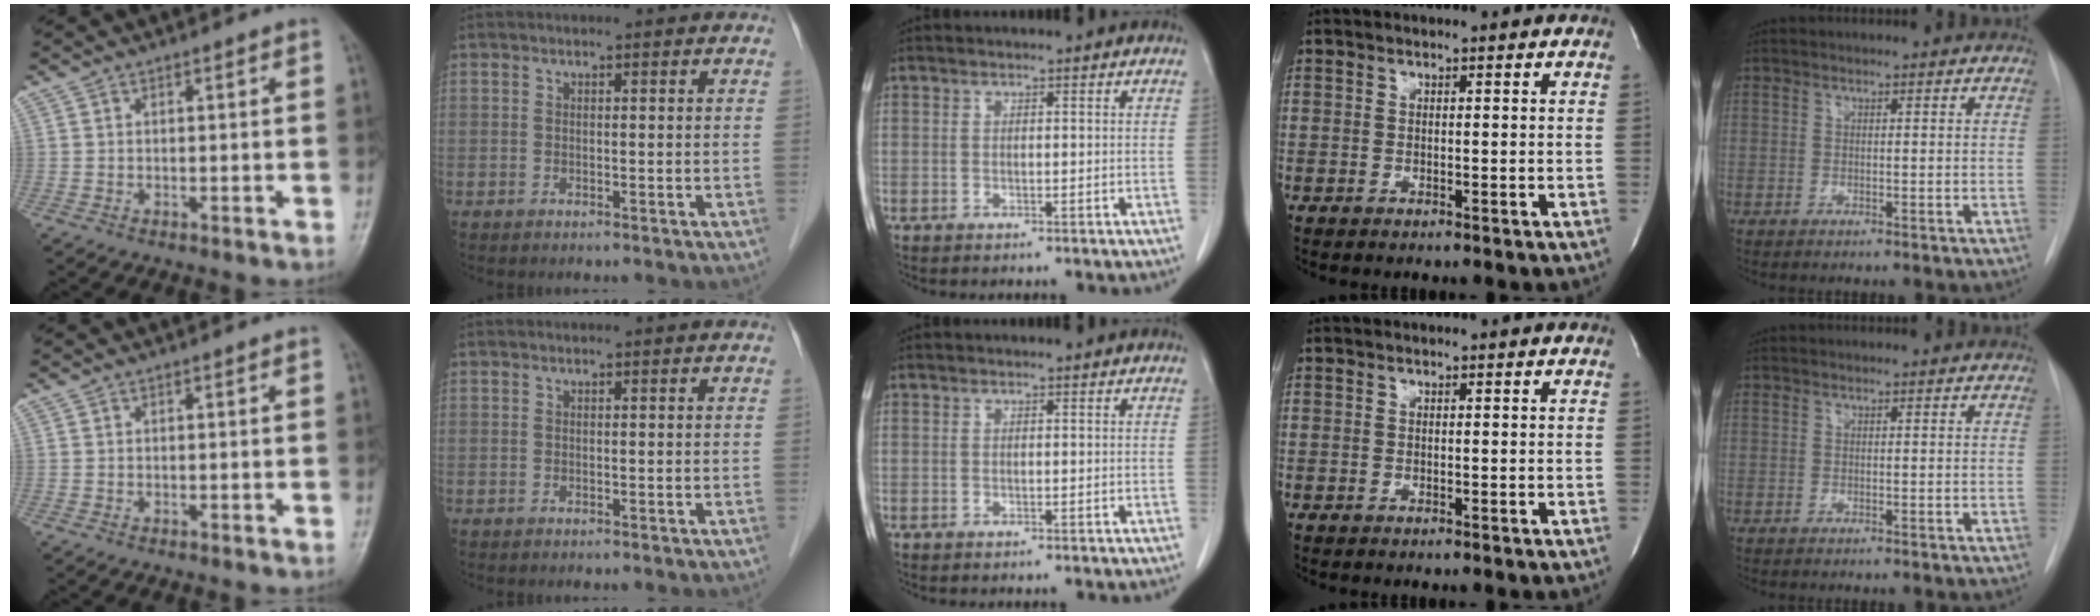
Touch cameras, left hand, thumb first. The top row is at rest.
{}